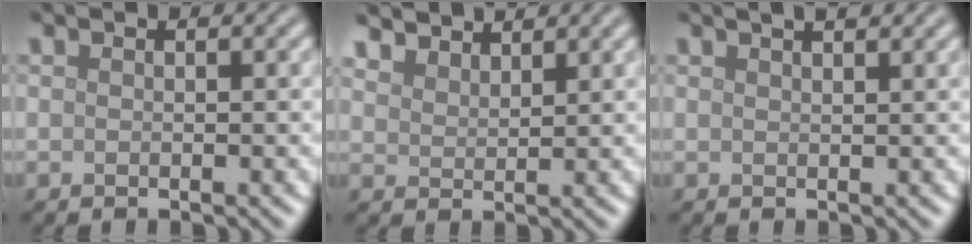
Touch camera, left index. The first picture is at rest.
{"total": 4.1, "force": [3.8, 1.2, 0.9], "torque": [-0.029, -0.007, 0.076]}
{"total": 3.4, "force": [2.3, 1.3, 2.0], "torque": [-0.003, 0.016, 0.004]}